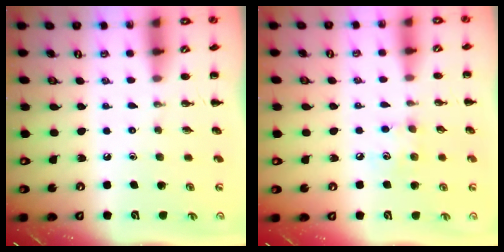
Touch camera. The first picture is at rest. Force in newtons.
{"total": 6.2, "press": 6.1, "slide": 1.1}